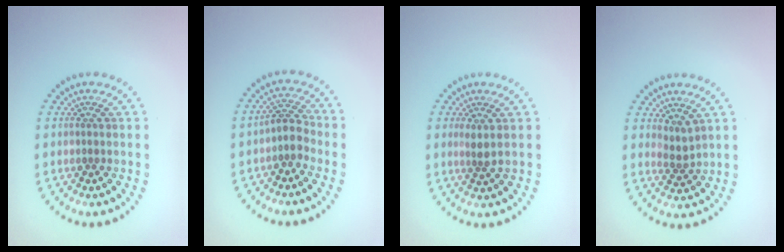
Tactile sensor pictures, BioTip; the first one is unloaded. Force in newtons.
{"total": 2.4, "press": 1.9, "slide": 1.5}
{"total": 1.4, "press": 1.1, "slide": 0.9}
{"total": 1.6, "press": 1.2, "slide": 1.1}